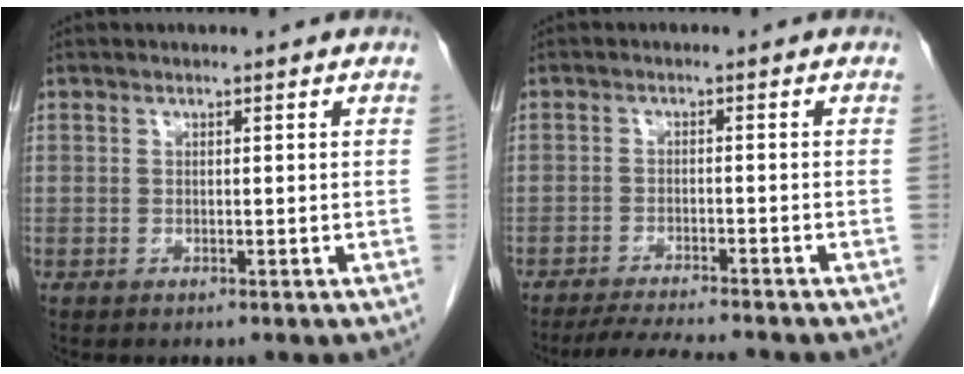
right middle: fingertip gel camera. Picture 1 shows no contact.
{"total": 8.1, "force": [-7.4, 0.1, 3.3], "torque": [-0.050, -0.015, -0.116]}